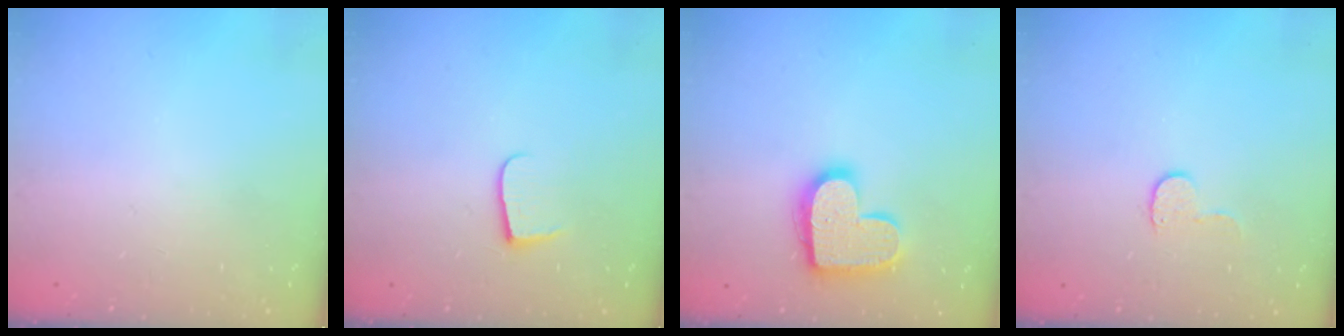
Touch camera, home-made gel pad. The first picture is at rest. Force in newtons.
{"total": 6.2, "press": 6.2, "slide": 0.6}
{"total": 15.3, "press": 15.3, "slide": 1.1}
{"total": 4.6, "press": 4.6, "slide": 0.4}